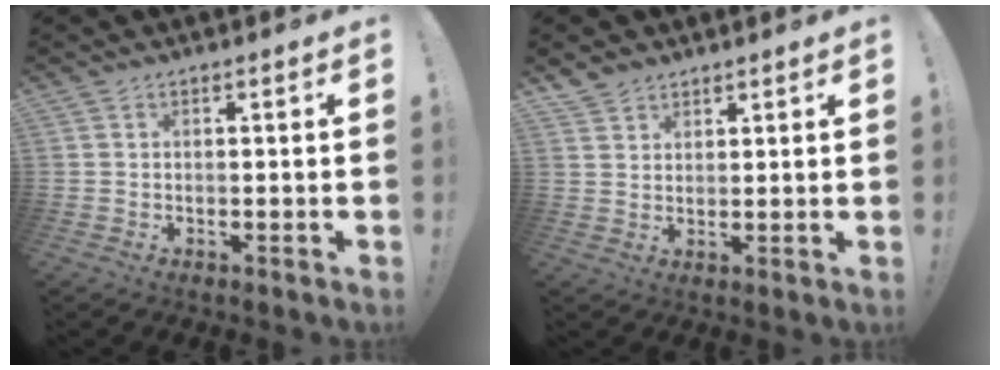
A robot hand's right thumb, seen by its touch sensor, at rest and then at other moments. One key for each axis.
{"total": 4.1, "fx": 3.4, "fy": 2.3, "fz": 0.5, "tx": -0.011, "ty": -0.019, "tz": 0.065}